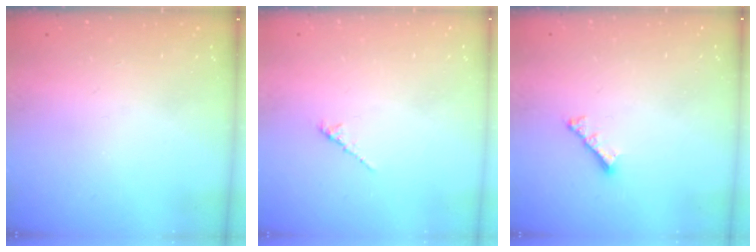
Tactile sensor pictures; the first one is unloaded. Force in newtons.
{"total": 1.6, "press": 1.5, "slide": 0.5}
{"total": 3.0, "press": 3.0, "slide": 0.6}